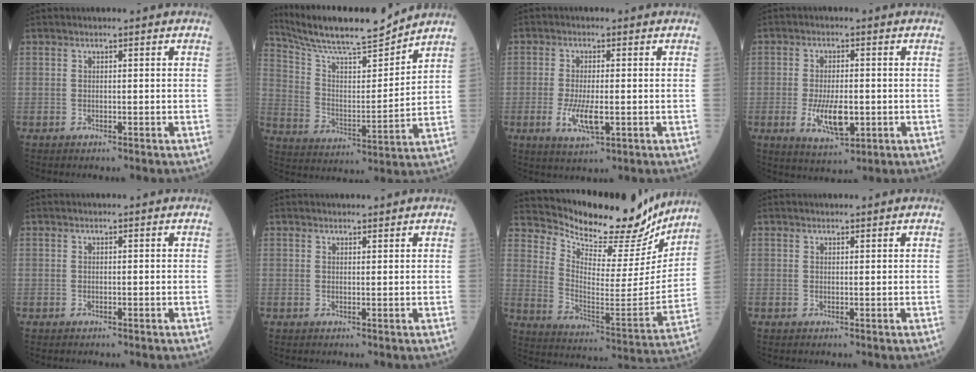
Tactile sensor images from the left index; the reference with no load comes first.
{"total": 15.7, "force": [14.7, 0.6, 5.5], "torque": [-0.112, -0.001, 0.254]}
{"total": 5.2, "force": [-1.3, 1.5, 4.8], "torque": [-0.104, -0.010, -0.019]}
{"total": 7.0, "force": [-1.6, 2.7, 6.3], "torque": [-0.125, -0.012, -0.021]}
{"total": 0.0}
{"total": 1.3, "force": [1.2, 0.3, 0.2], "torque": [-0.006, 0.003, 0.020]}
{"total": 19.4, "force": [18.3, 4.6, 4.7], "torque": [-0.084, -0.057, 0.259]}
{"total": 0.7, "force": [0.7, 0.1, 0.1], "torque": [-0.007, 0.000, 0.012]}